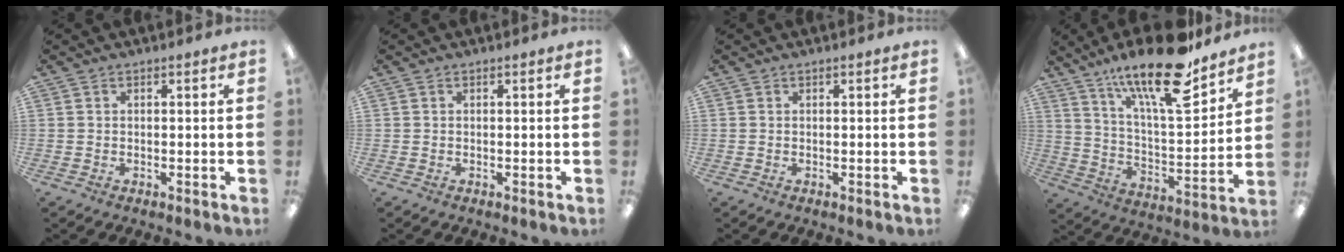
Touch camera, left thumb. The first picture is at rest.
{"total": 0.0}
{"total": 0.0}
{"total": 21.2, "force": [15.4, 6.0, 13.2], "torque": [-0.216, -0.104, 0.255]}